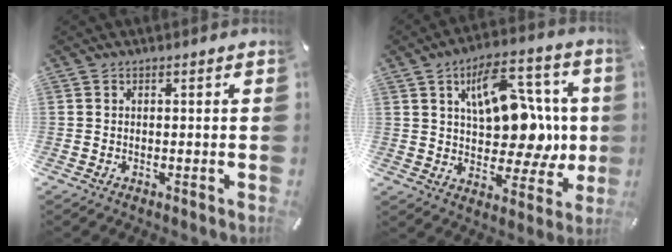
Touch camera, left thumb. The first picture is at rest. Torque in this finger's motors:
{"motor_torque": [2.55, 2.46, 0.49, -0.28, 0.20]}